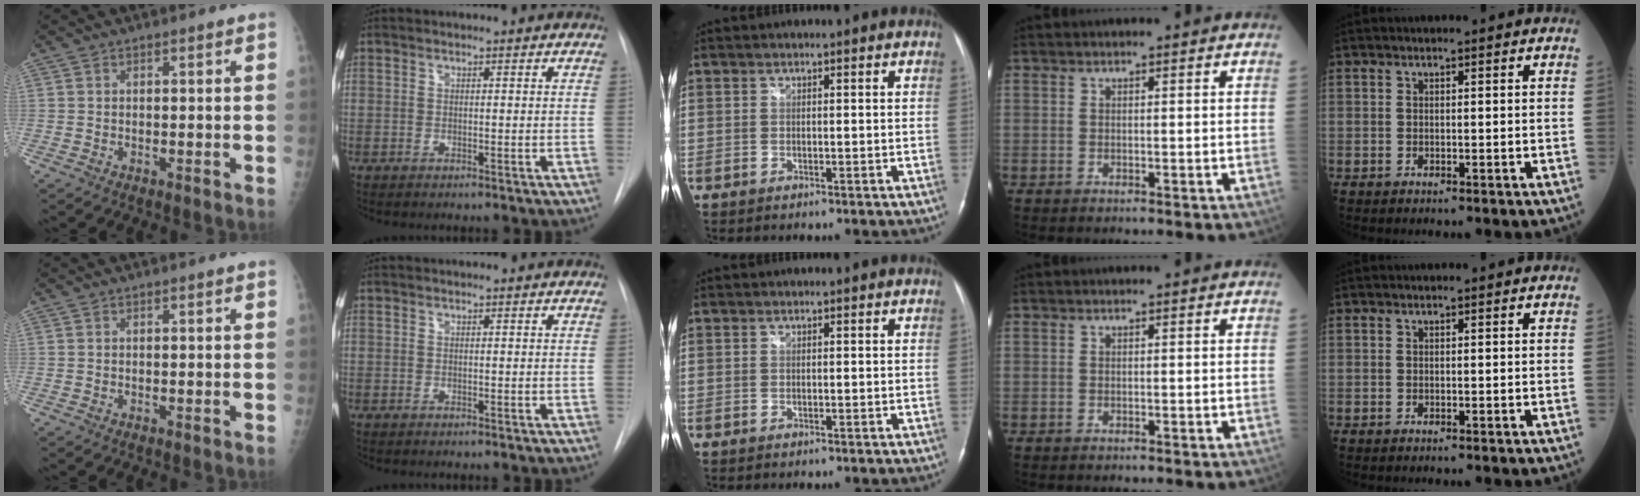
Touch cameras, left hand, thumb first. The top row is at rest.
{}